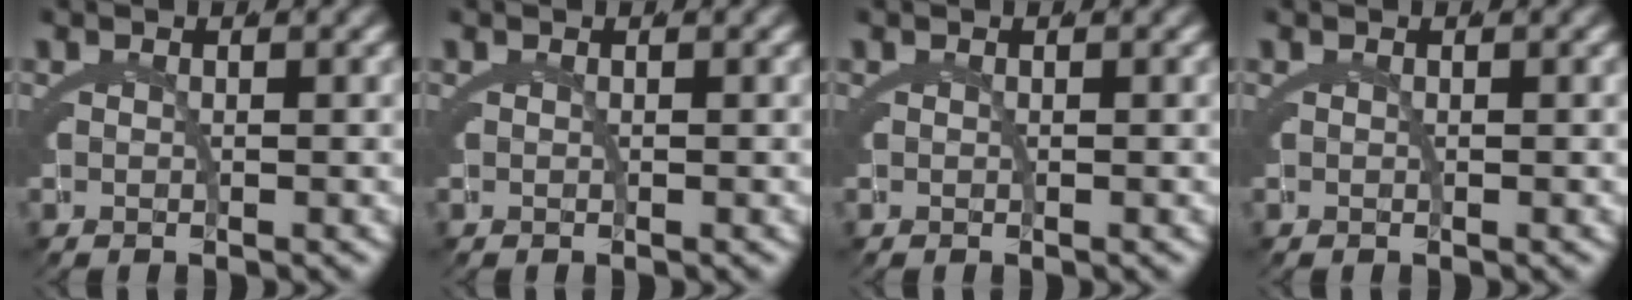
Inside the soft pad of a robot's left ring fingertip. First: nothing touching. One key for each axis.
{"total": 0.0}
{"total": 0.0}
{"total": 0.0}